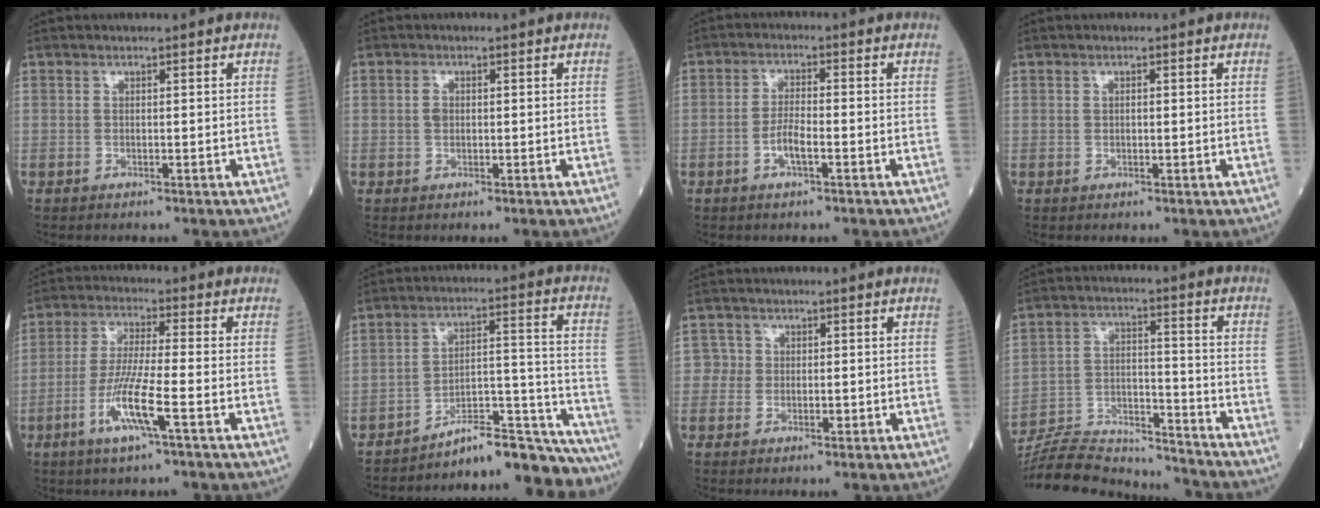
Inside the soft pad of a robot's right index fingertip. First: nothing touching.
{"total": 1.4, "force": [0.2, 1.0, 1.0], "torque": [-0.019, 0.001, 0.002]}
{"total": 3.6, "force": [-1.5, 0.7, 3.2], "torque": [-0.063, 0.002, -0.029]}
{"total": 0.7, "force": [0.2, 0.4, 0.6], "torque": [-0.012, 0.000, 0.004]}
{"total": 8.7, "force": [-3.5, 0.1, 7.9], "torque": [-0.160, -0.010, -0.070]}
{"total": 16.6, "force": [-16.2, 0.7, 3.6], "torque": [-0.024, 0.059, -0.231]}
{"total": 2.3, "force": [0.0, 2.3, 0.3], "torque": [0.009, 0.007, -0.007]}
{"total": 18.8, "force": [-18.1, 2.6, 4.1], "torque": [-0.094, 0.012, -0.289]}